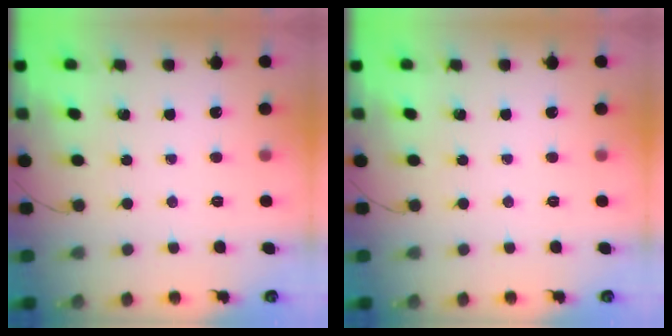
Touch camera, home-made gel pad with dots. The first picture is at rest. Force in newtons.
{"total": 0.0}